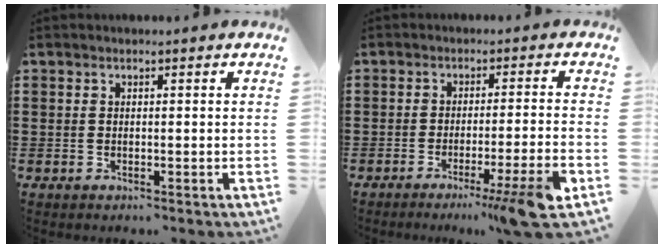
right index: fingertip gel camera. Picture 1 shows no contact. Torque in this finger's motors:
{"motor_torque": [0.75, -0.50, 0.58, 0.07]}